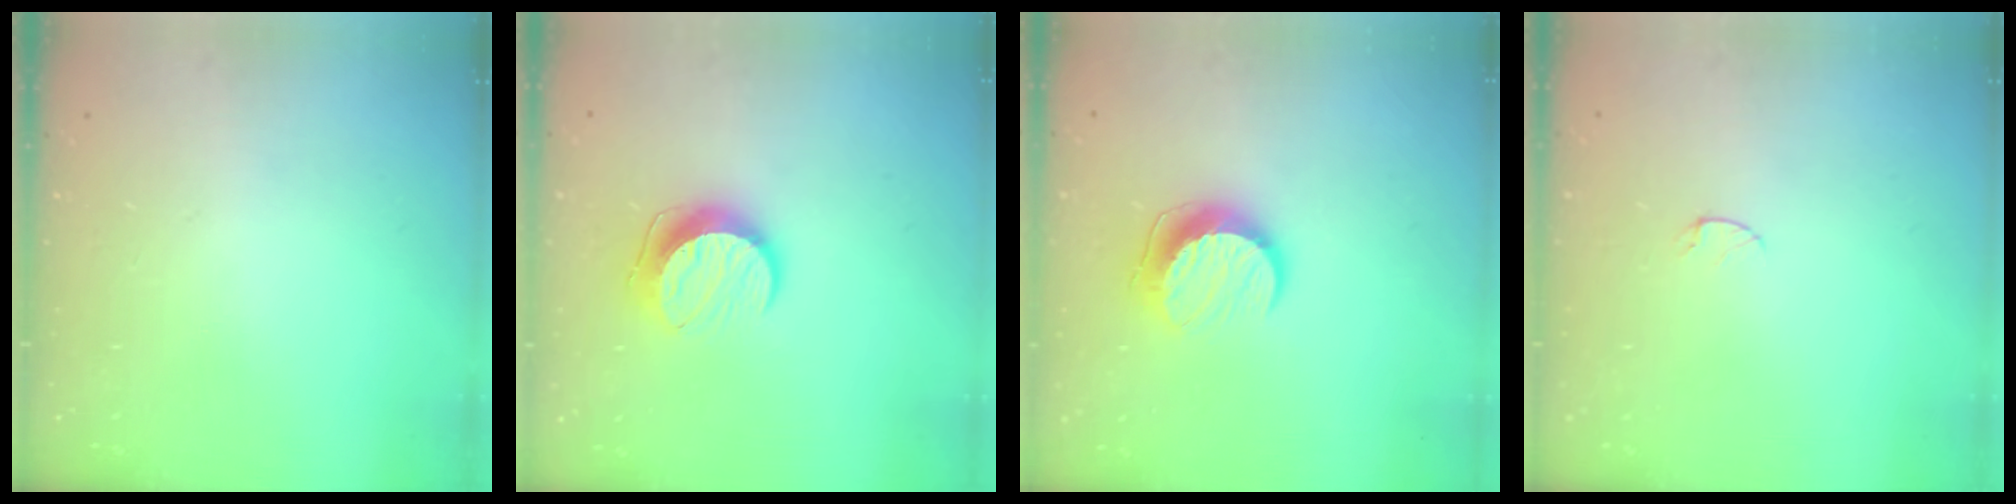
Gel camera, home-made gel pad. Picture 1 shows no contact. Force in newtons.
{"total": 10.7, "press": 10.7, "slide": 0.5}
{"total": 10.3, "press": 10.3, "slide": 0.1}
{"total": 2.9, "press": 2.9, "slide": 0.3}